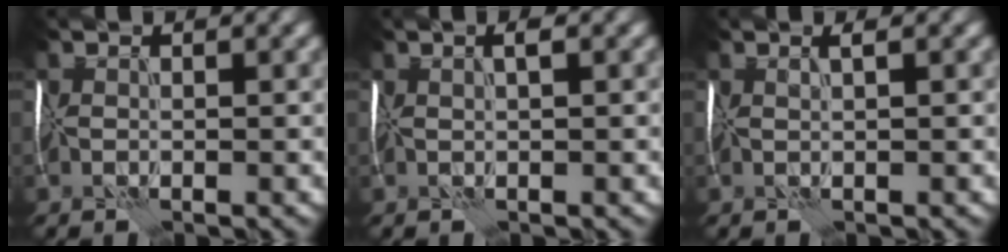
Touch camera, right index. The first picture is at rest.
{"total": 1.0, "force": [0.5, -0.1, 0.8], "torque": [-0.019, 0.002, 0.006]}
{"total": 0.7, "force": [0.5, -0.2, 0.5], "torque": [-0.013, 0.002, 0.009]}